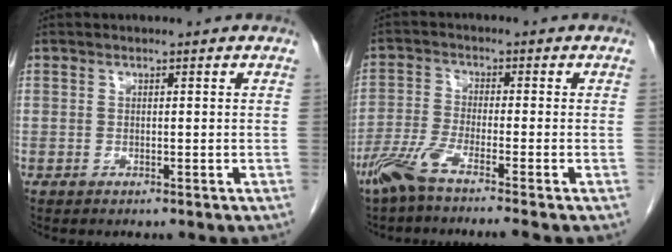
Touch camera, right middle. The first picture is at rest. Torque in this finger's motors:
{"motor_torque": [0.86, -0.63, 0.10, 0.10]}